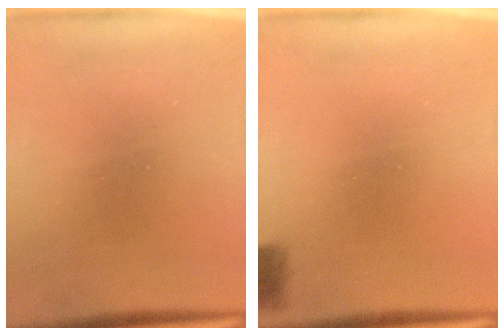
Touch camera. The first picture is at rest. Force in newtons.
{"total": 2.9}